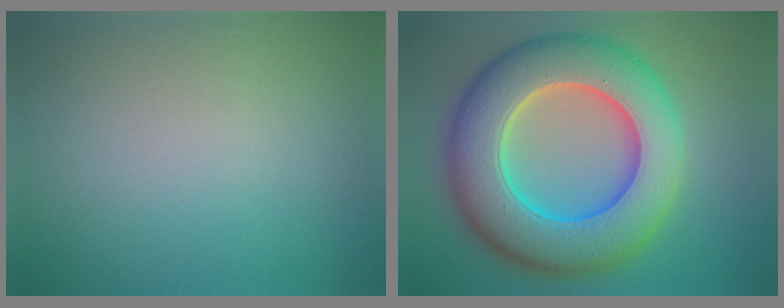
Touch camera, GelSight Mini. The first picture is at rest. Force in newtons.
{"total": 13.2, "press": 13.1, "slide": 0.3}